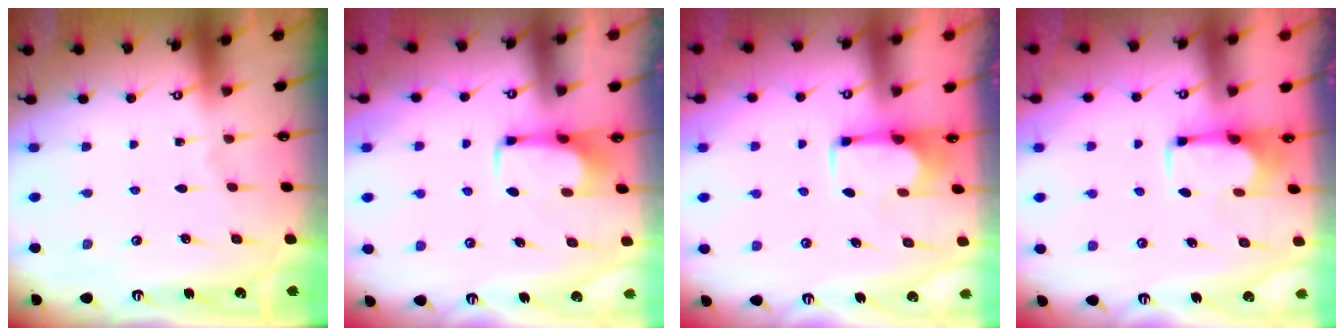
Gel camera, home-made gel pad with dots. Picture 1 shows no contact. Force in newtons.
{"total": 1.7, "press": 1.6, "slide": 0.4}
{"total": 1.9, "press": 1.7, "slide": 0.8}
{"total": 1.9, "press": 1.8, "slide": 0.8}